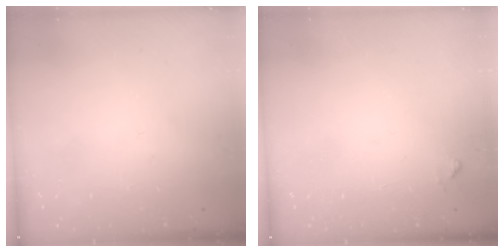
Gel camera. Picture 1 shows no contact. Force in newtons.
{"total": 6.5, "press": 6.4, "slide": 0.4}